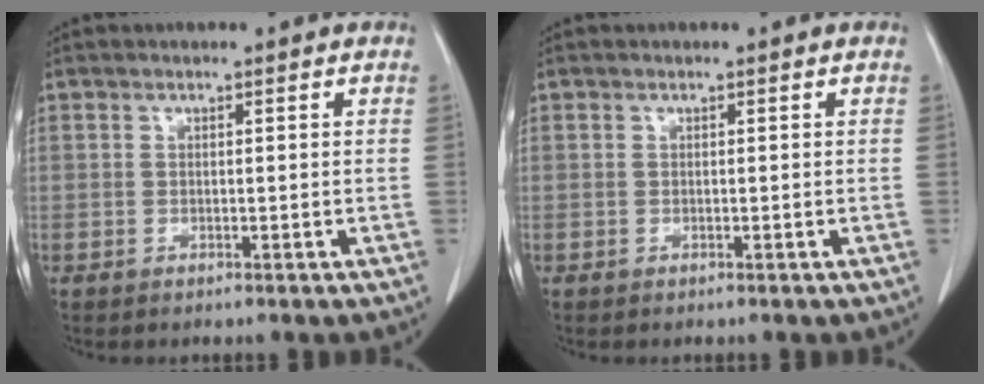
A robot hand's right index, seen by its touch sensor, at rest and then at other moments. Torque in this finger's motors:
{"motor_torque": [0.00, 0.00, 0.00, 0.00]}